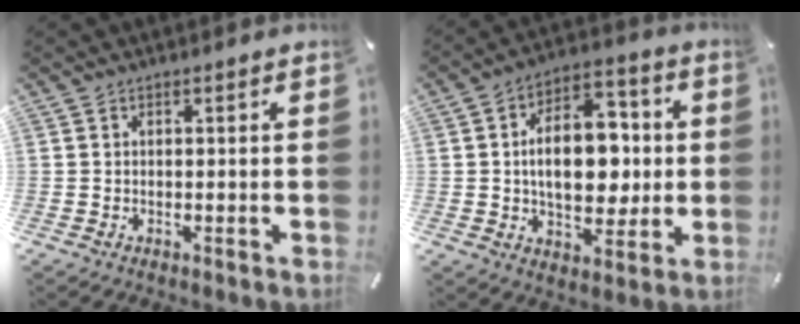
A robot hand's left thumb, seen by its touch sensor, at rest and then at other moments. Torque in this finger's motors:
{"motor_torque": [1.13, 1.21, 1.80, -0.14, 0.59]}